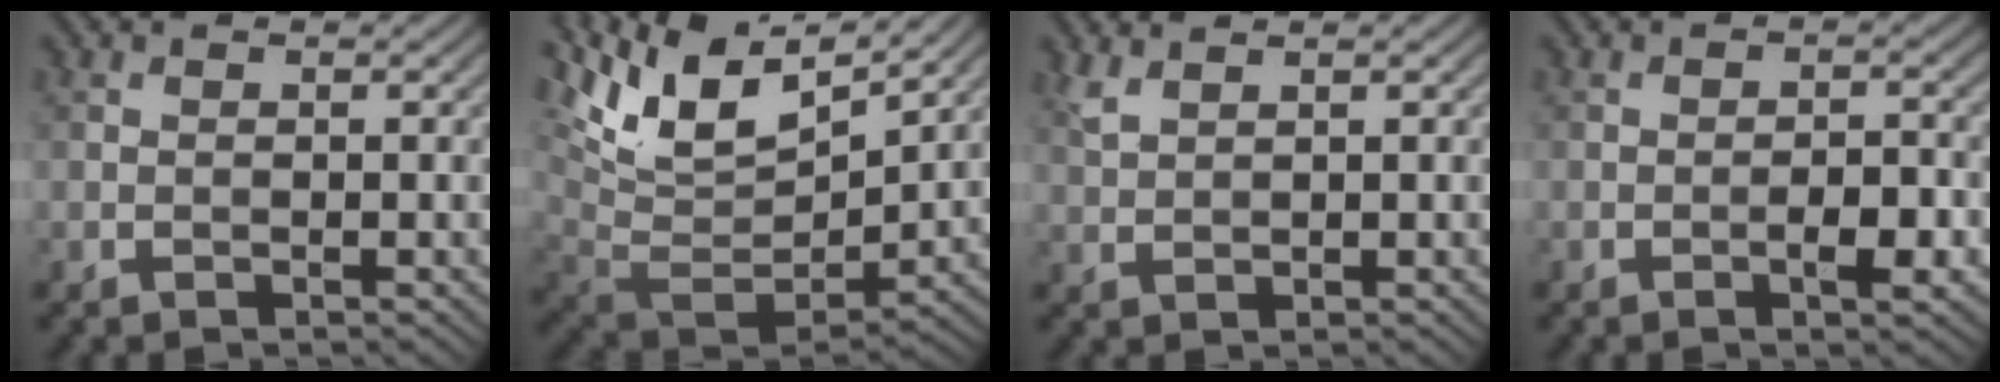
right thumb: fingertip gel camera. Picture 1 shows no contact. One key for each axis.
{"total": 13.2, "fx": 7.5, "fy": 5.5, "fz": 9.4, "tx": -0.220, "ty": 0.014, "tz": 0.141}
{"total": 1.7, "fx": 1.4, "fy": 0.2, "fz": 0.9, "tx": -0.030, "ty": 0.007, "tz": 0.036}
{"total": 3.3, "fx": -1.4, "fy": 1.1, "fz": 2.8, "tx": -0.040, "ty": 0.006, "tz": -0.023}